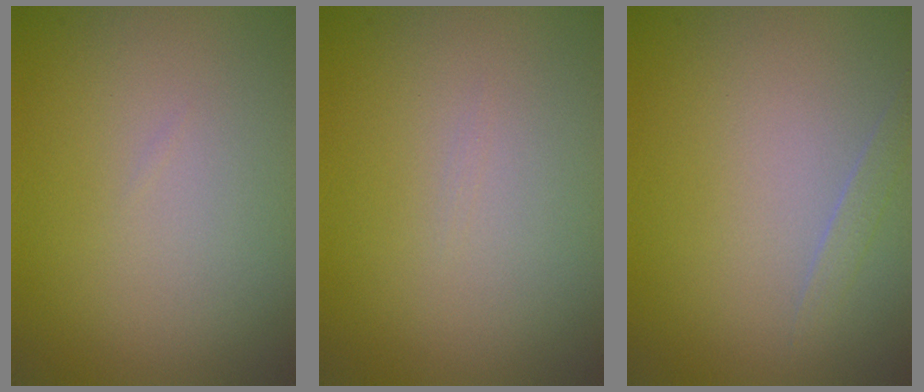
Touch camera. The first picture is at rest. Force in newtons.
{"total": 0.0}
{"total": 0.8, "press": 0.8, "slide": 0.0}